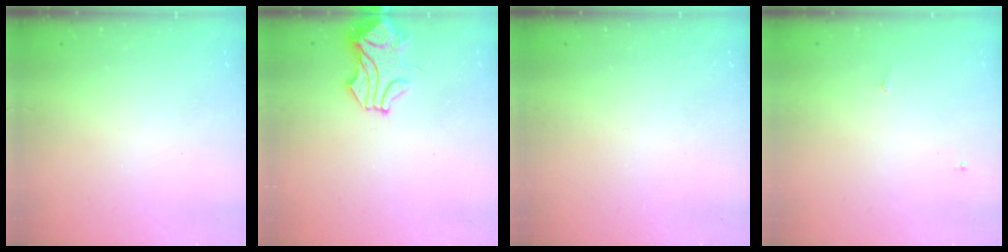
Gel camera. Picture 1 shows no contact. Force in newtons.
{"total": 1.6, "press": 1.5, "slide": 0.7}
{"total": 0.0}
{"total": 0.0}